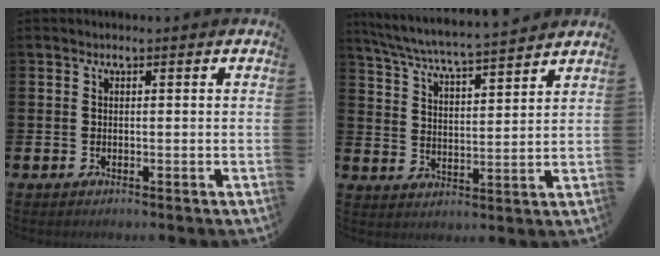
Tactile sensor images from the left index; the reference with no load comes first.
{"total": 6.3, "force": [6.2, -0.1, 1.5], "torque": [-0.052, -0.048, 0.105]}